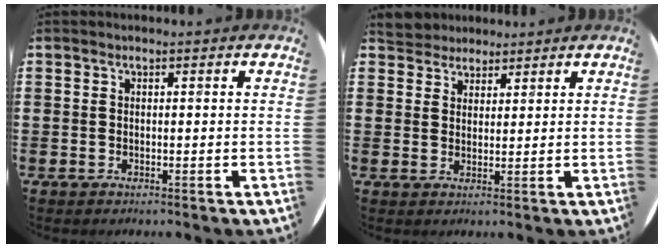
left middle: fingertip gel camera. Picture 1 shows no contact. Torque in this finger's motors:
{"motor_torque": [0.50, -0.47, -0.01, 0.00]}